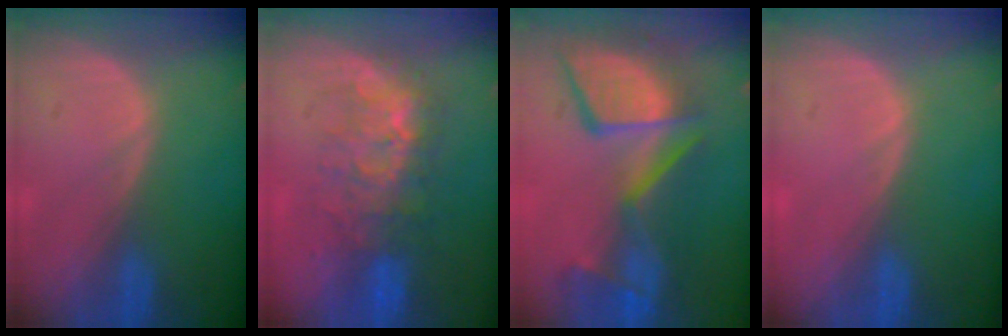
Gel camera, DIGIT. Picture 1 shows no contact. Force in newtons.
{"total": 8.1, "press": 7.8, "slide": 2.3}
{"total": 12.6, "press": 11.2, "slide": 5.8}
{"total": 0.0}